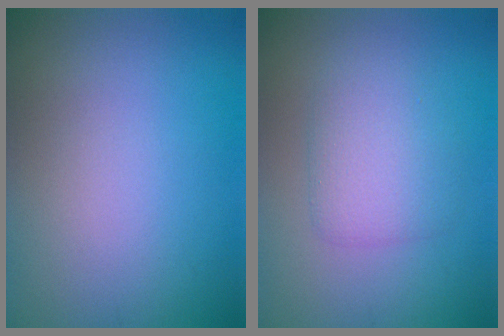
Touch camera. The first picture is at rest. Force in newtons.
{"total": 3.0, "press": 3.0, "slide": 0.0}